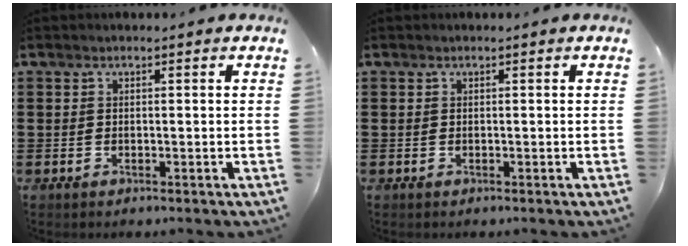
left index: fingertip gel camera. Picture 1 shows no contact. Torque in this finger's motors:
{"motor_torque": [-0.05, -0.03, 0.00, -0.01]}